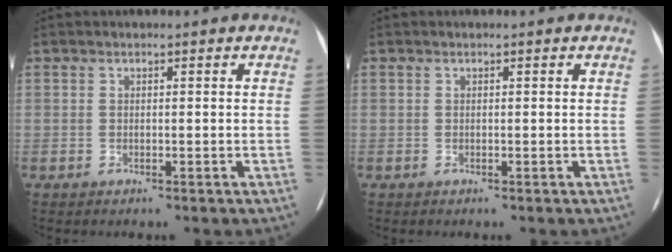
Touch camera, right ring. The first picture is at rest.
{"total": 0.0}